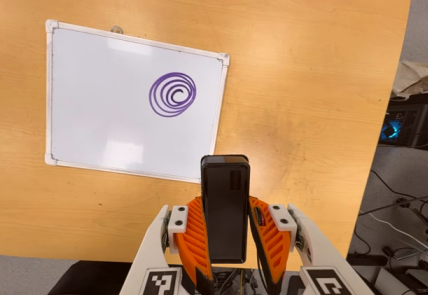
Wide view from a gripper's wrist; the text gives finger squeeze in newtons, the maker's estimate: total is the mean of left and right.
{"total": 4.8, "left": 3.8, "right": 5.9}